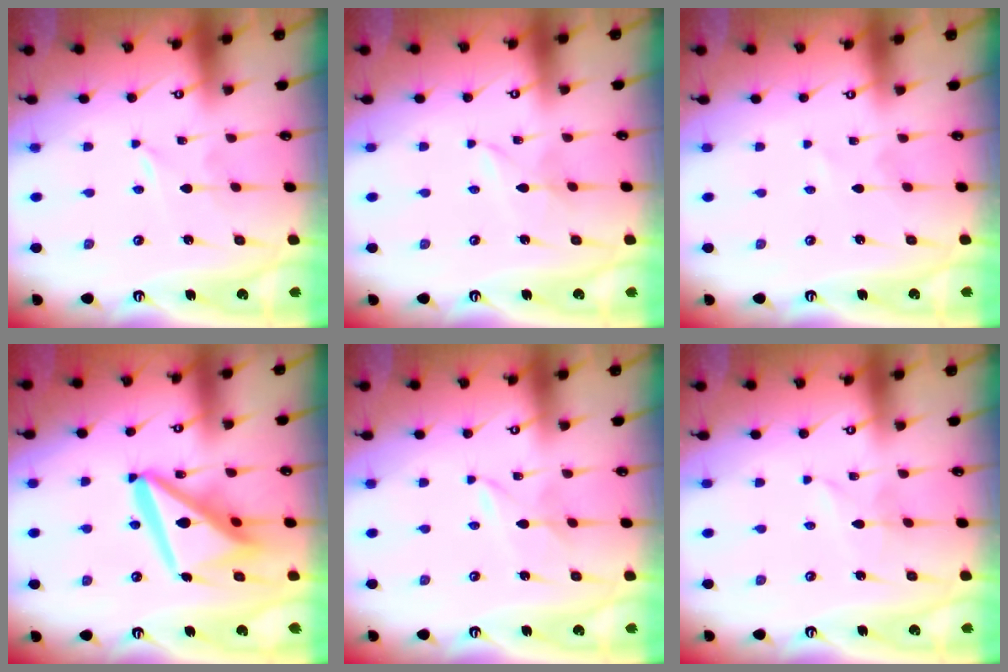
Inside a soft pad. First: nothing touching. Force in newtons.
{"total": 1.1, "press": 1.1, "slide": 0.1}
{"total": 0.0}
{"total": 16.5, "press": 16.4, "slide": 2.1}
{"total": 2.1, "press": 2.0, "slide": 0.2}
{"total": 1.6, "press": 1.6, "slide": 0.2}